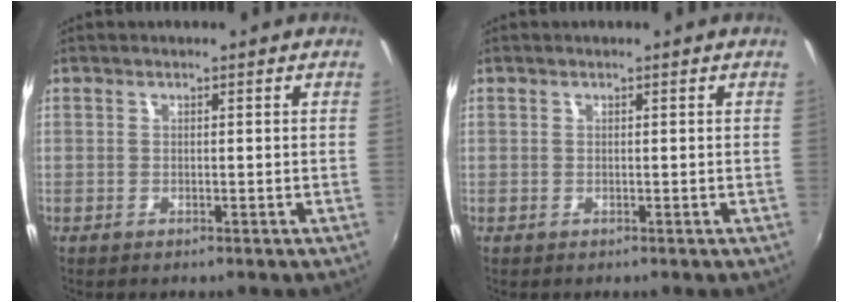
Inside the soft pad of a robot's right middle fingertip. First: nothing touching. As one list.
[{"total": 0.0}]